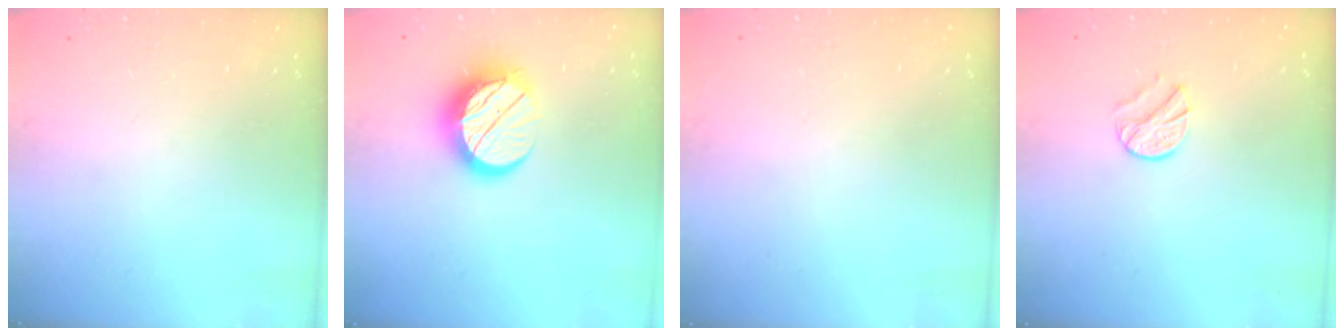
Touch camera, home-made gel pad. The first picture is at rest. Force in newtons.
{"total": 12.3, "press": 12.2, "slide": 1.0}
{"total": 0.5, "press": 0.5, "slide": 0.1}
{"total": 7.5, "press": 7.4, "slide": 0.9}